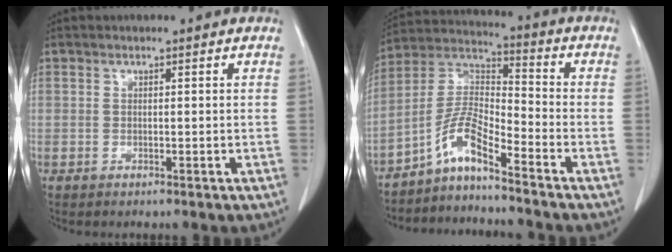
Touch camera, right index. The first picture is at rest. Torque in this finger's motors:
{"motor_torque": [0.63, -0.57, 0.38, 0.11]}